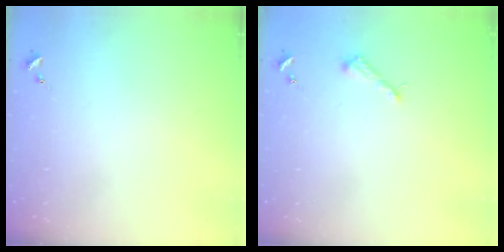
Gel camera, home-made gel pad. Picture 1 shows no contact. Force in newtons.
{"total": 4.2, "press": 4.1, "slide": 0.6}